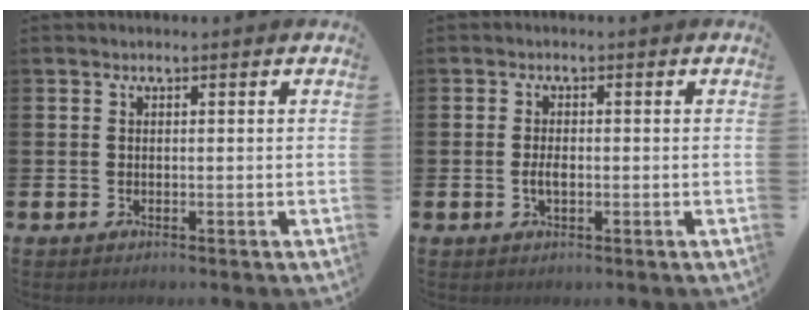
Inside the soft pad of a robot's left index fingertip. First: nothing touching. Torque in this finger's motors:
{"motor_torque": [0.53, 0.11, 0.06, 0.08]}